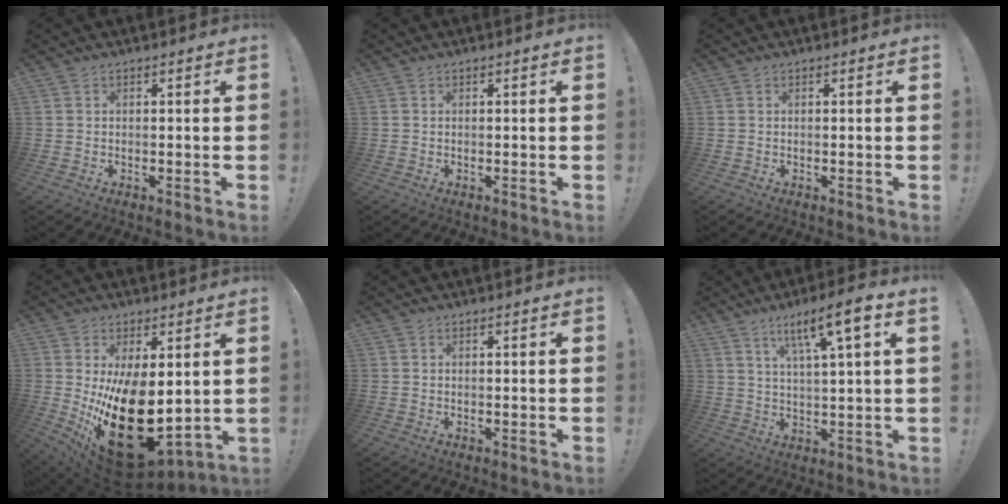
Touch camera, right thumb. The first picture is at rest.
{"total": 0.0}
{"total": 0.0}
{"total": 25.4, "force": [-2.6, 14.1, 21.0], "torque": [-0.336, -0.016, -0.009]}
{"total": 0.0}
{"total": 10.6, "force": [5.5, 0.9, 9.0], "torque": [-0.141, -0.023, 0.082]}